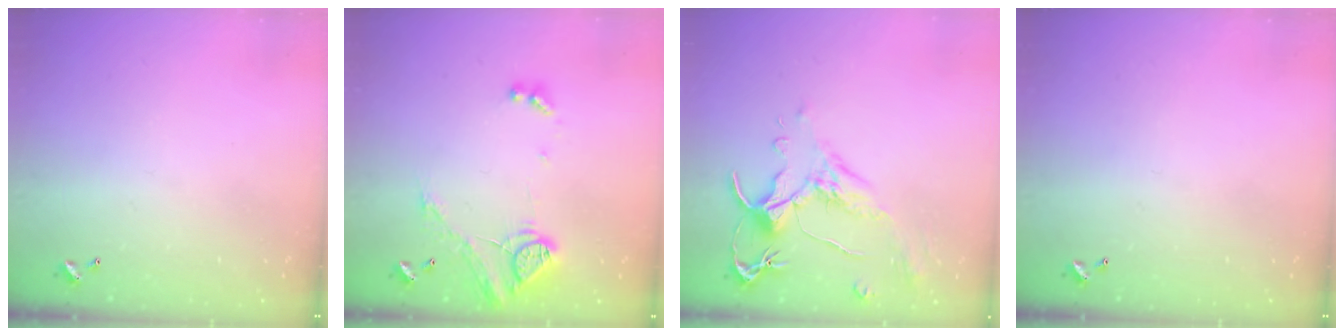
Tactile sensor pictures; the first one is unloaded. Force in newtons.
{"total": 17.3, "press": 17.3, "slide": 0.8}
{"total": 1.6, "press": 1.1, "slide": 1.1}
{"total": 0.0}